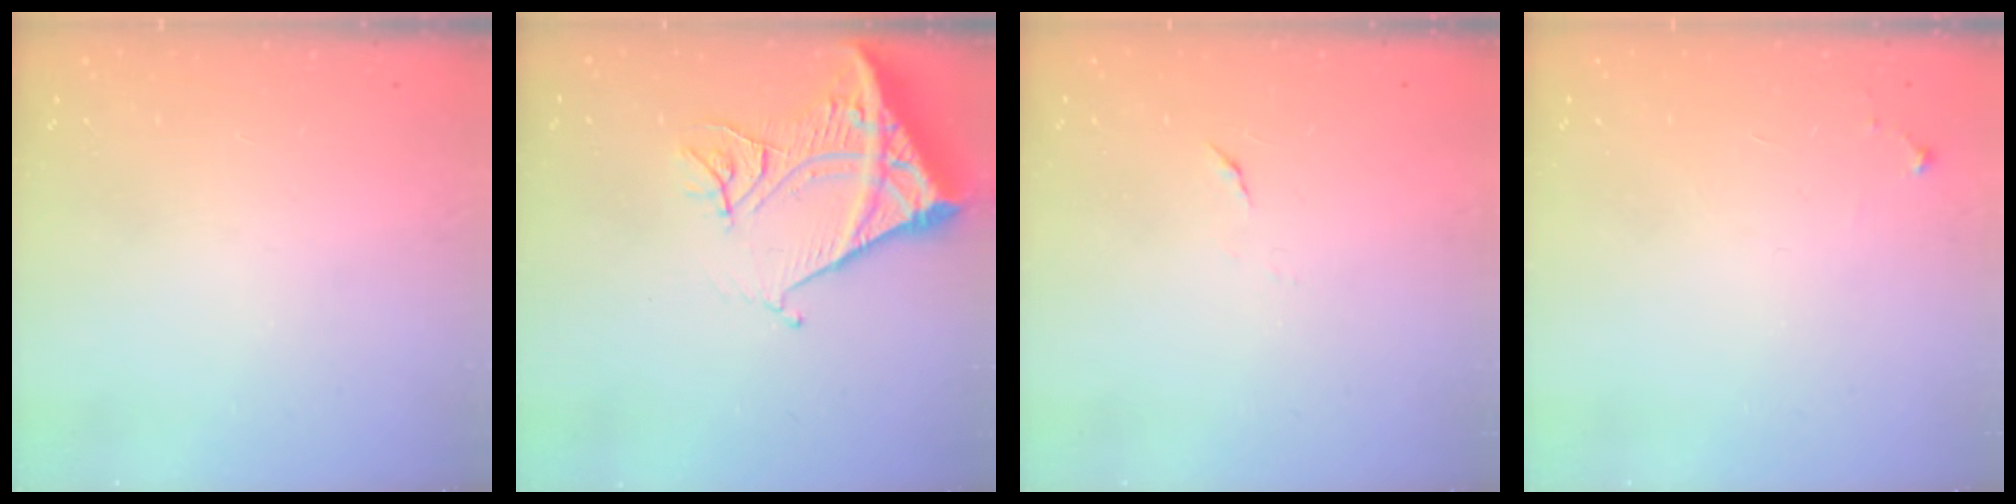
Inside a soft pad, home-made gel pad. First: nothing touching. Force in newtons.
{"total": 14.2, "press": 14.1, "slide": 1.5}
{"total": 3.9, "press": 3.9, "slide": 0.4}
{"total": 4.9, "press": 4.9, "slide": 0.7}